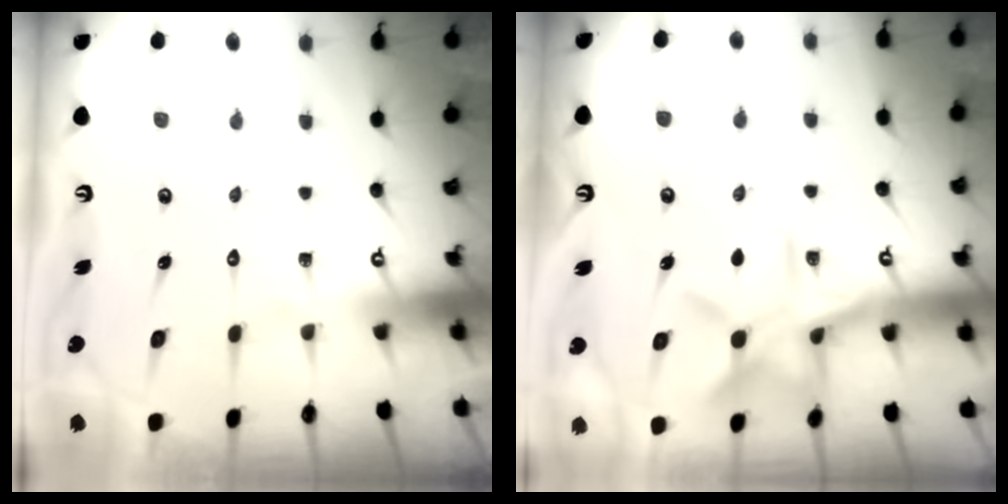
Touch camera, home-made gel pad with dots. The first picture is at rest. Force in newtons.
{"total": 12.1, "press": 12.0, "slide": 0.8}